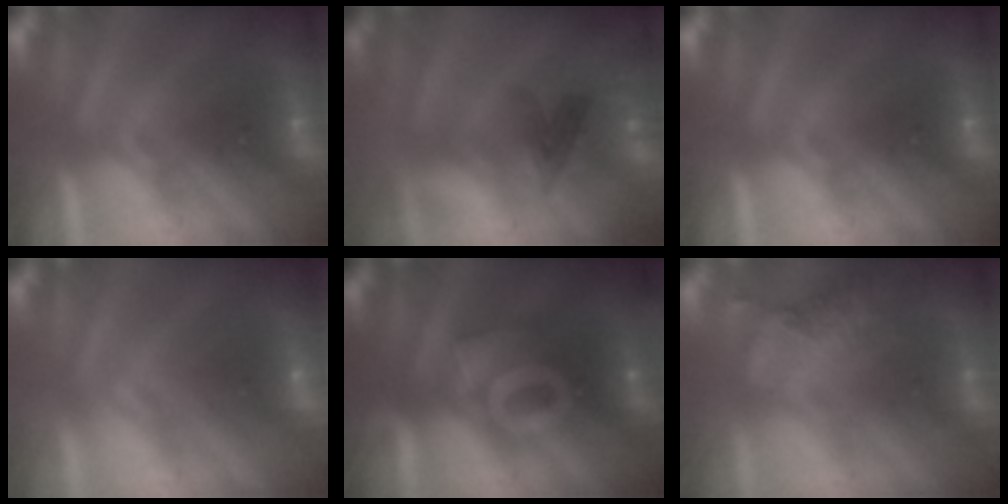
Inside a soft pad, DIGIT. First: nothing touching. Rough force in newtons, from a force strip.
{"total": 2.2}
{"total": 0.0}
{"total": 3.8}
{"total": 12.7}
{"total": 2.5}